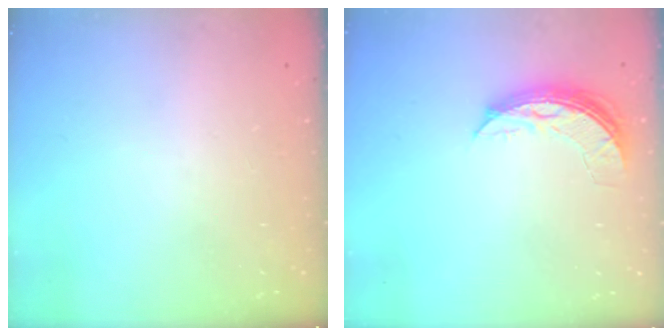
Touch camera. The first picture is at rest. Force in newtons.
{"total": 7.4, "press": 7.4, "slide": 0.6}